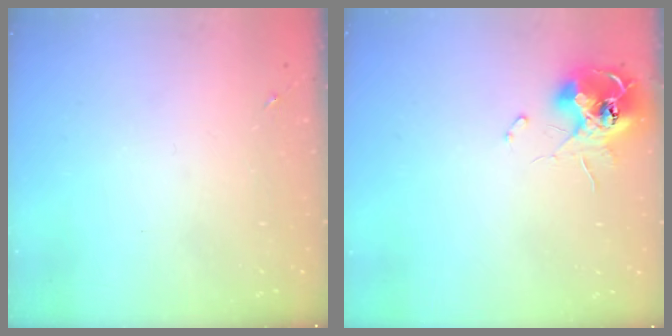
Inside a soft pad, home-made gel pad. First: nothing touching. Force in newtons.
{"total": 11.6, "press": 11.6, "slide": 1.1}